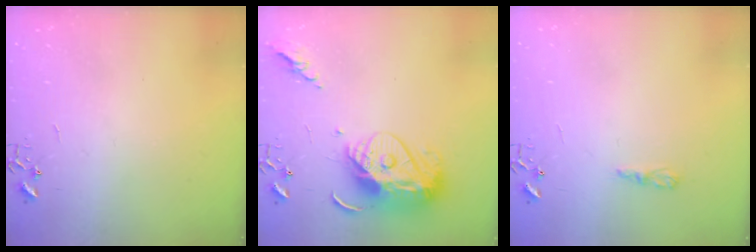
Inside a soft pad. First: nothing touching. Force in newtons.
{"total": 15.1, "press": 15.0, "slide": 1.4}
{"total": 5.0, "press": 4.9, "slide": 0.6}